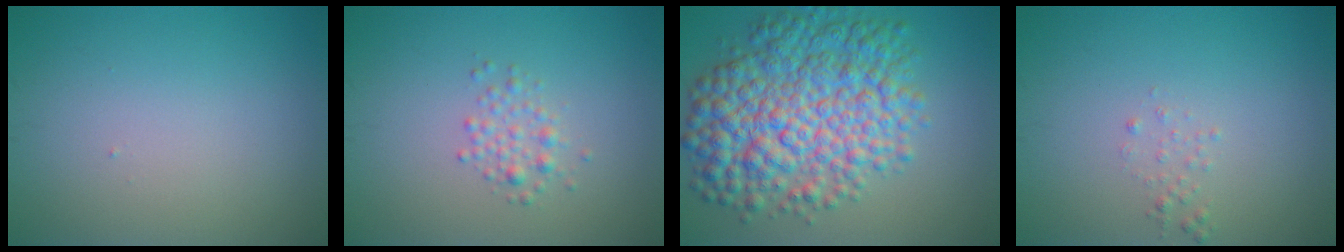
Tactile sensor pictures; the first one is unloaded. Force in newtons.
{"total": 1.6, "press": 1.6, "slide": 0.0}
{"total": 10.3, "press": 10.3, "slide": 0.1}
{"total": 0.8, "press": 0.8, "slide": 0.1}